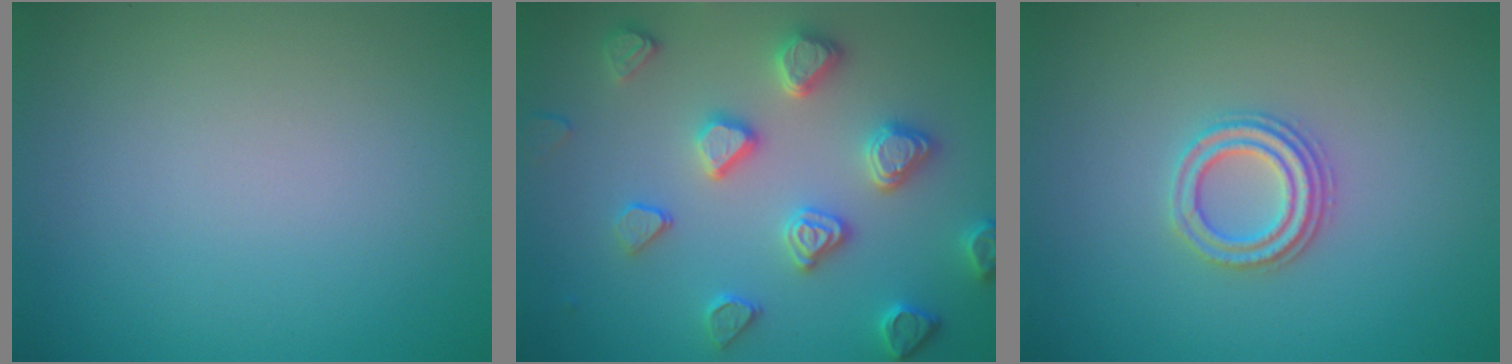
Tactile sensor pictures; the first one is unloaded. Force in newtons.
{"total": 4.6, "press": 4.4, "slide": 1.3}
{"total": 2.7, "press": 2.5, "slide": 1.2}